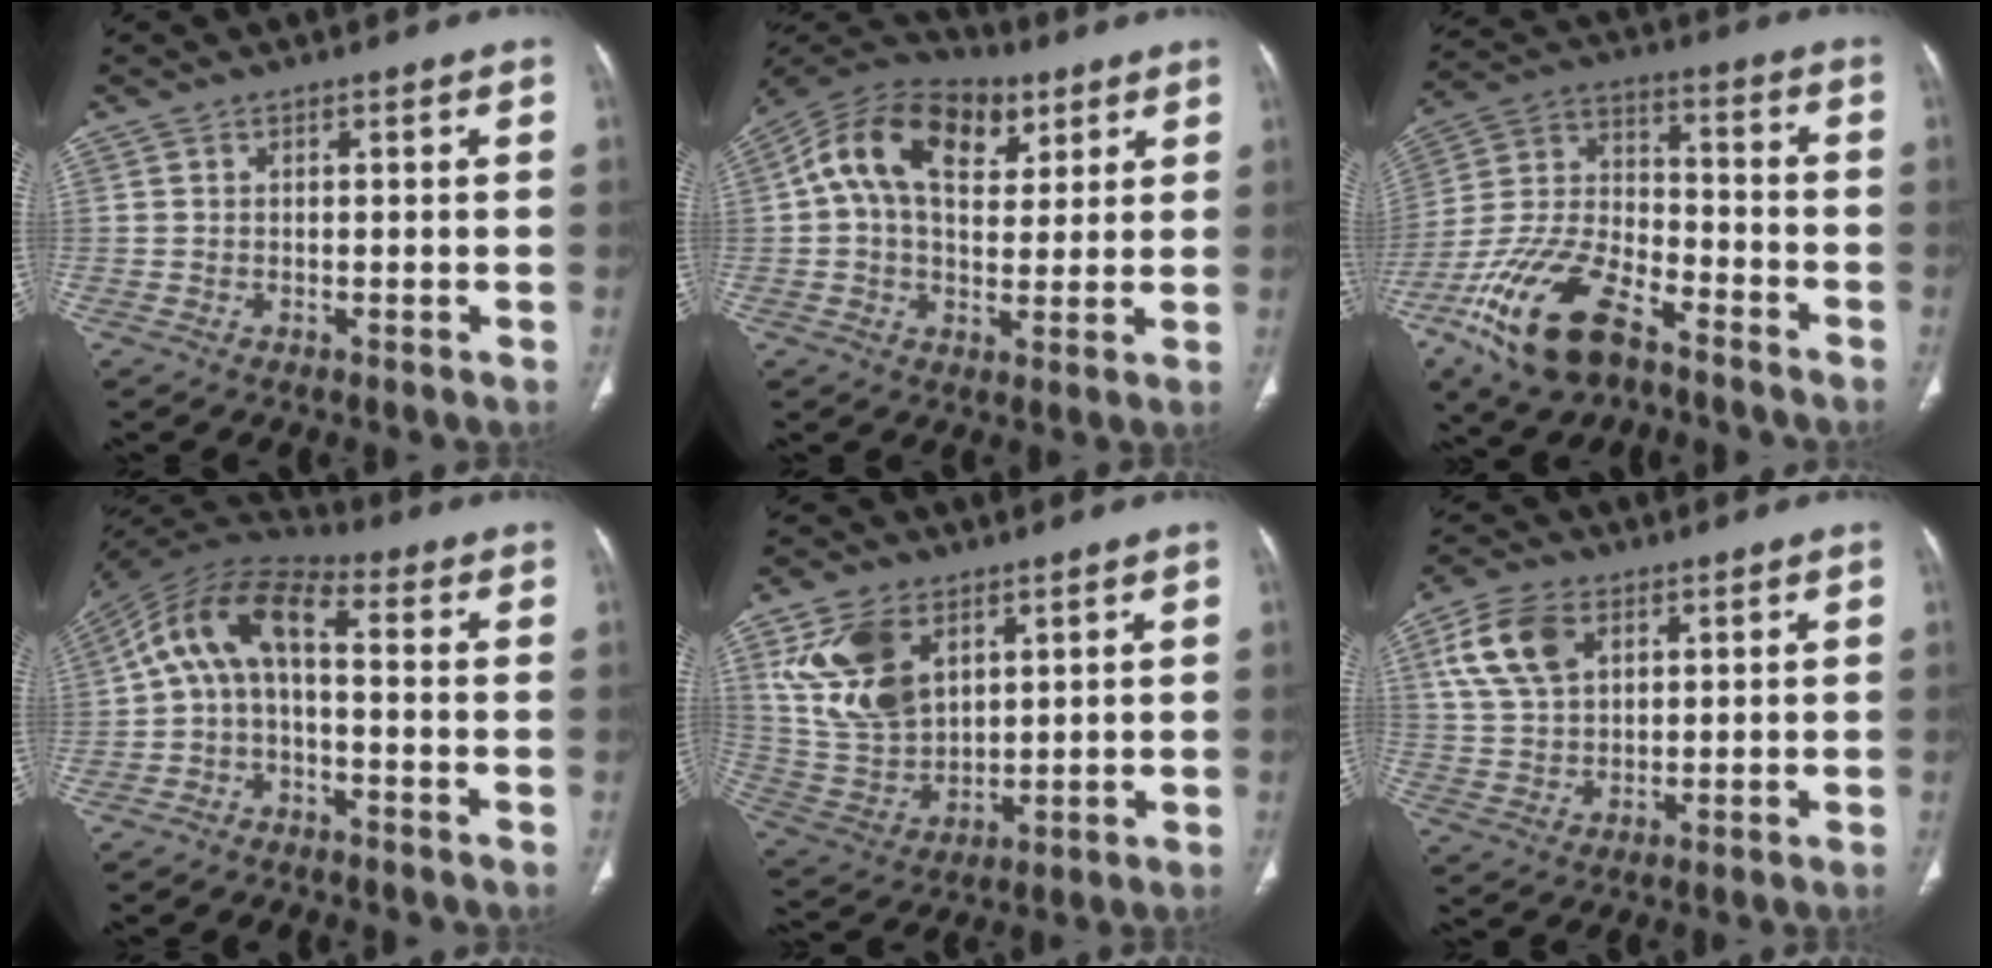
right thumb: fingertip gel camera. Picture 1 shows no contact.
{"total": 17.1, "force": [5.7, 10.9, 11.9], "torque": [-0.189, 0.011, 0.086]}
{"total": 19.7, "force": [-11.6, 9.4, 12.8], "torque": [-0.257, 0.053, -0.215]}
{"total": 10.7, "force": [-1.0, 5.1, 9.4], "torque": [-0.175, 0.053, -0.032]}
{"total": 14.8, "force": [6.3, 9.5, 9.5], "torque": [-0.168, -0.024, 0.142]}
{"total": 10.4, "force": [4.2, 6.4, 6.9], "torque": [-0.128, -0.002, 0.084]}